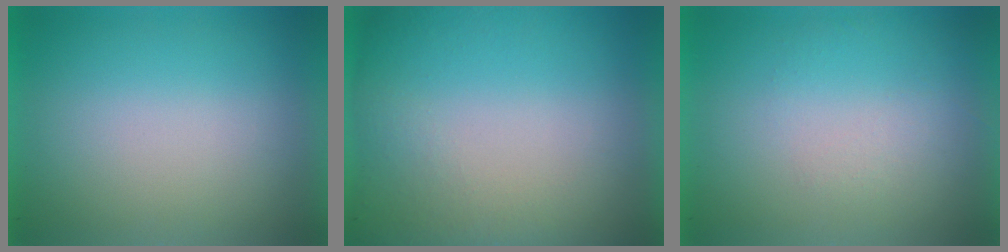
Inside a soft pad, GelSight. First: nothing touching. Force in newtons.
{"total": 5.9}
{"total": 1.2}